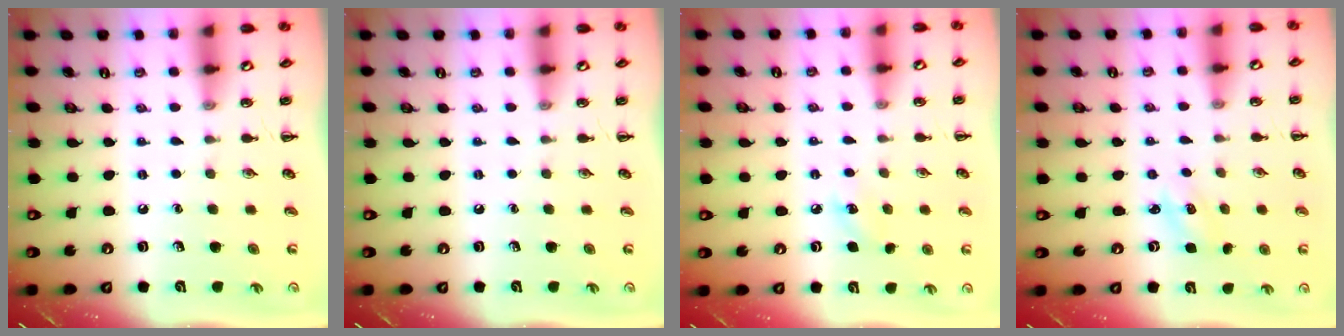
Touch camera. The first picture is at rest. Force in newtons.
{"total": 0.0}
{"total": 5.2, "press": 5.0, "slide": 1.3}
{"total": 2.2, "press": 2.1, "slide": 0.6}